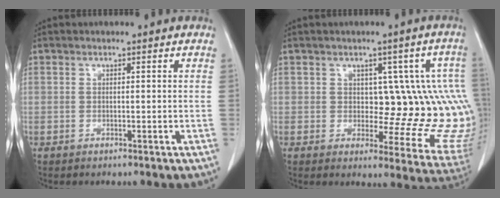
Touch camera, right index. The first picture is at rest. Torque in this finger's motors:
{"motor_torque": [0.63, 0.09, 0.29, 0.02]}